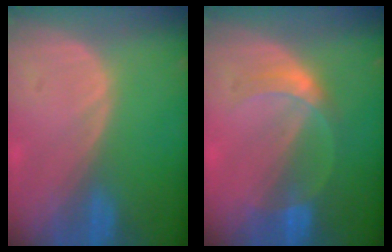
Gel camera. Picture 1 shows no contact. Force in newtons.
{"total": 4.1, "press": 4.0, "slide": 0.3}